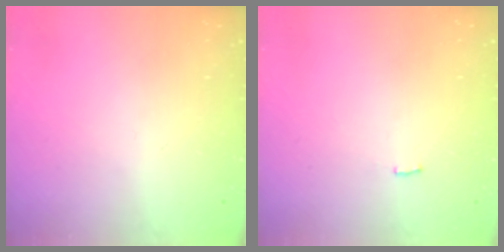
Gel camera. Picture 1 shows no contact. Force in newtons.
{"total": 2.5, "press": 2.5, "slide": 0.1}